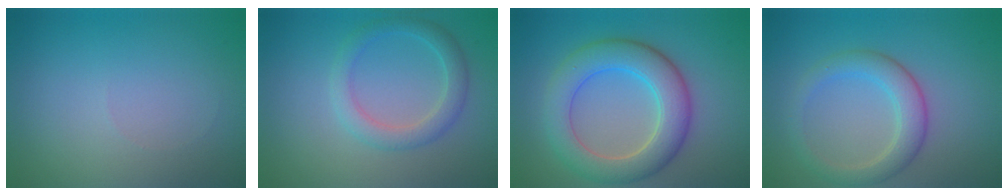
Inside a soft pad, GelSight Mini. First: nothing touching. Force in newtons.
{"total": 2.9, "press": 2.9, "slide": 0.1}
{"total": 6.8, "press": 6.8, "slide": 0.2}
{"total": 3.6, "press": 3.6, "slide": 0.2}